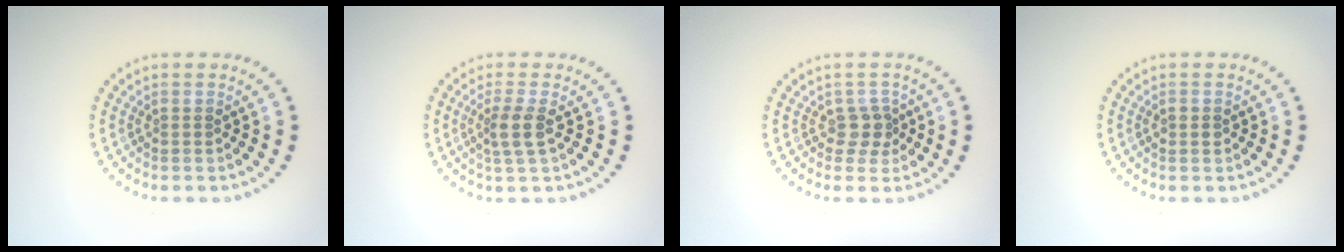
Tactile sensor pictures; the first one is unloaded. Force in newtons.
{"total": 2.3, "press": 1.8, "slide": 1.4}
{"total": 1.8, "press": 1.5, "slide": 1.1}
{"total": 1.1, "press": 1.1, "slide": 0.1}